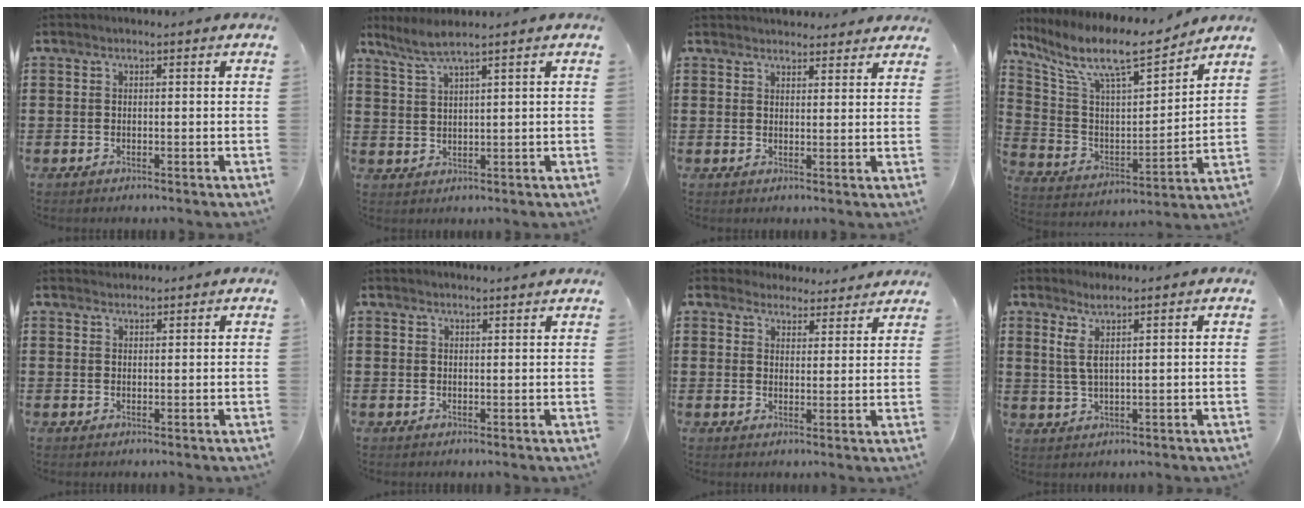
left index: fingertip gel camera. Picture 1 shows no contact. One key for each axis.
{"total": 3.1, "fx": 2.2, "fy": -0.3, "fz": 2.1, "tx": -0.048, "ty": -0.001, "tz": 0.041}
{"total": 2.7, "fx": 2.7, "fy": 0.5, "fz": 0.1, "tx": -0.008, "ty": -0.006, "tz": 0.051}
{"total": 11.0, "fx": 8.8, "fy": 2.3, "fz": 6.3, "tx": -0.150, "ty": -0.053, "tz": 0.147}
{"total": 1.3, "fx": 1.3, "fy": 0.4, "fz": -0.1, "tx": -0.002, "ty": 0.000, "tz": 0.027}
{"total": 1.4, "fx": 1.4, "fy": -0.2, "fz": 0.2, "tx": -0.006, "ty": -0.002, "tz": 0.028}
{"total": 4.0, "fx": 3.9, "fy": 0.9, "fz": 0.1, "tx": -0.019, "ty": -0.015, "tz": 0.072}
{"total": 3.1, "fx": 1.7, "fy": 0.0, "fz": 2.6, "tx": -0.062, "ty": -0.005, "tz": 0.029}